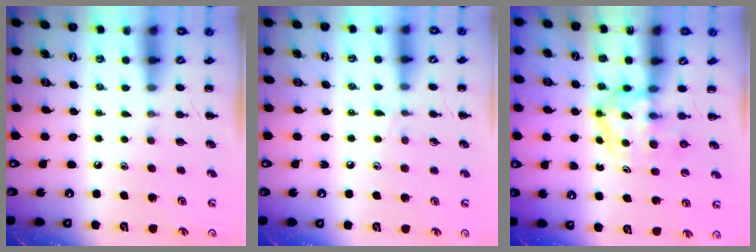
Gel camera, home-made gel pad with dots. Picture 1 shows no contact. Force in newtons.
{"total": 5.4, "press": 4.9, "slide": 2.2}
{"total": 3.9, "press": 3.9, "slide": 0.4}